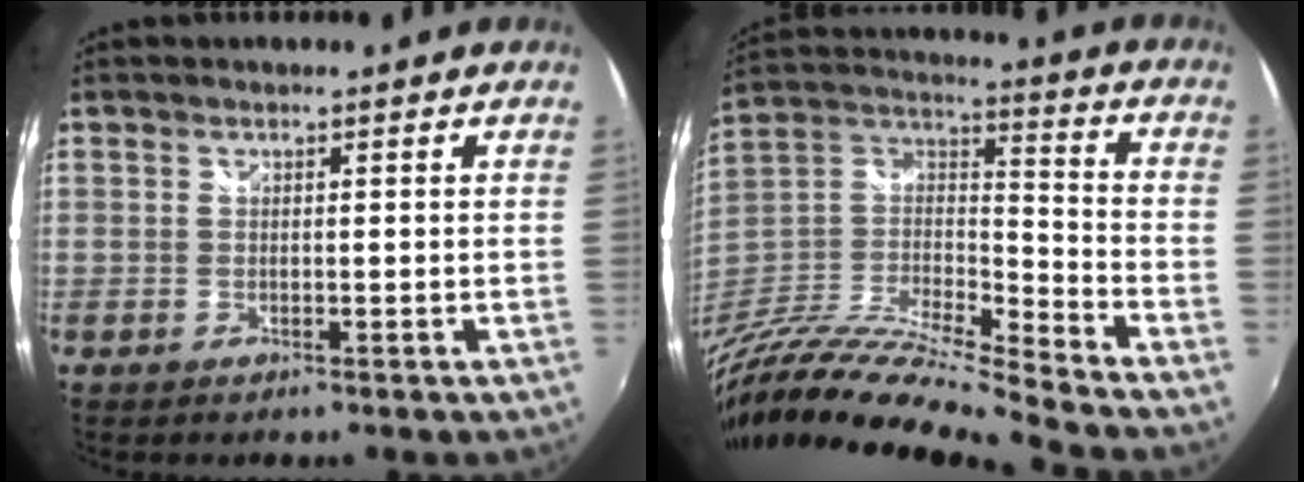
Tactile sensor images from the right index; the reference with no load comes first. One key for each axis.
{"total": 21.6, "fx": -17.8, "fy": 1.7, "fz": 12.2, "tx": -0.232, "ty": -0.024, "tz": -0.340}